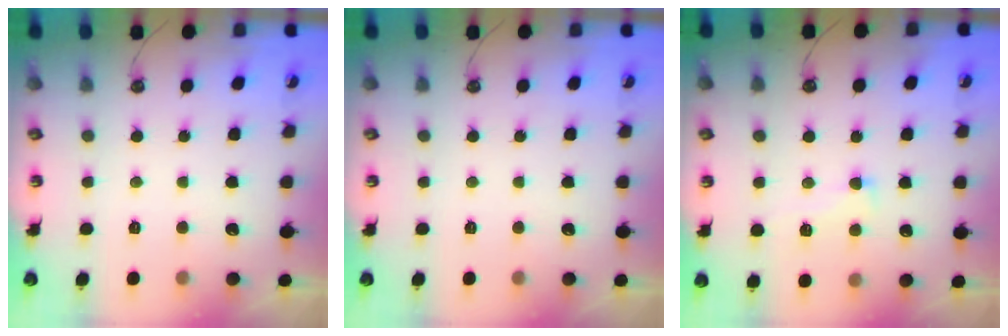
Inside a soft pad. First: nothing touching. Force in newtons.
{"total": 0.0}
{"total": 1.1, "press": 0.7, "slide": 0.9}